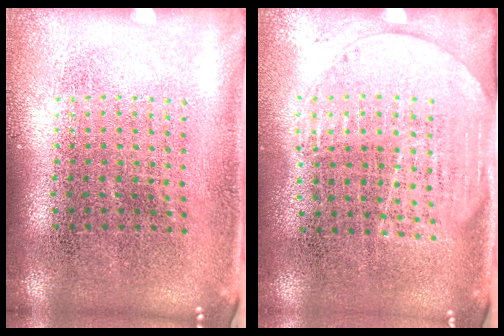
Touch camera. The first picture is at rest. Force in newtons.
{"total": 1.5, "press": 1.3, "slide": 0.7}